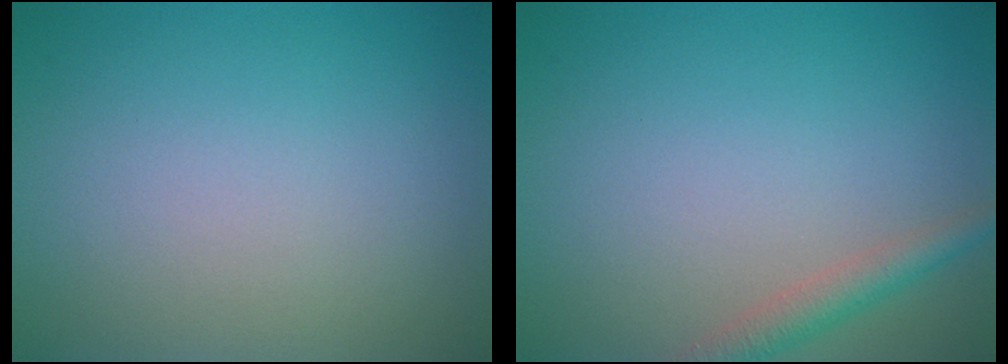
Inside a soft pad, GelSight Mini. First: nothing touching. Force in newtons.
{"total": 2.4, "press": 2.4, "slide": 0.1}